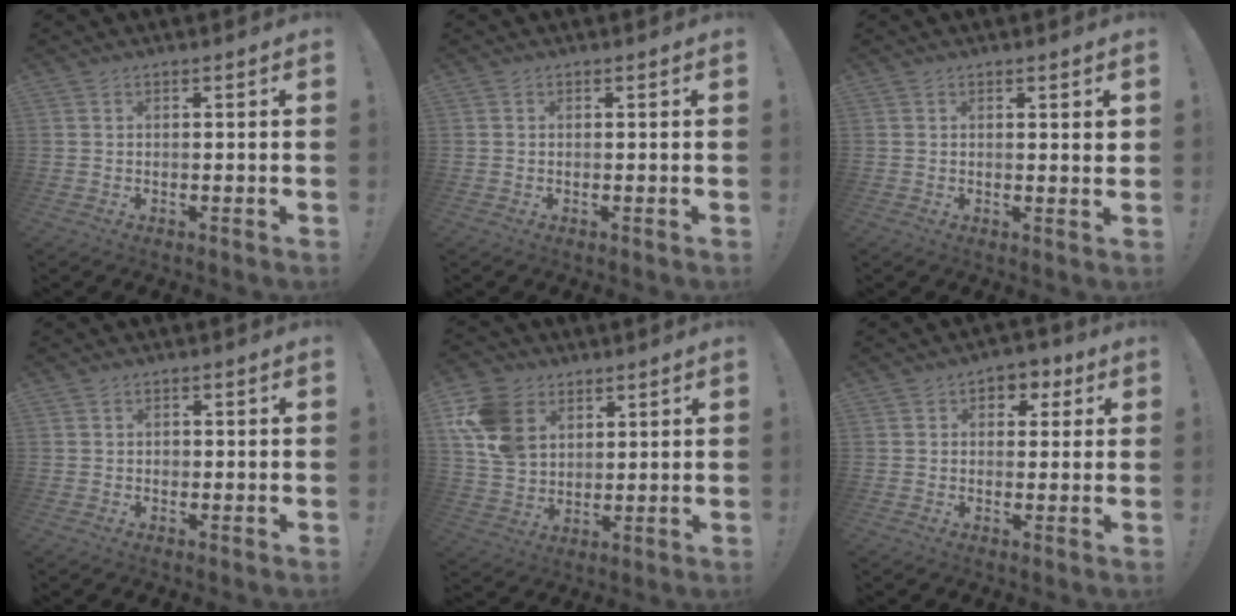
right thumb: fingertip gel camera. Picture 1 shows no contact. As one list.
[{"total": 0.0}, {"total": 1.6, "force": [1.1, 0.3, 1.1], "torque": [0.000, -0.009, 0.014]}, {"total": 1.0, "force": [-0.4, 0.9, 0.3], "torque": [-0.001, 0.001, -0.008]}, {"total": 15.0, "force": [6.3, 11.4, 7.6], "torque": [-0.143, -0.023, 0.129]}, {"total": 4.7, "force": [1.1, 4.1, 2.0], "torque": [-0.011, -0.001, 0.018]}]